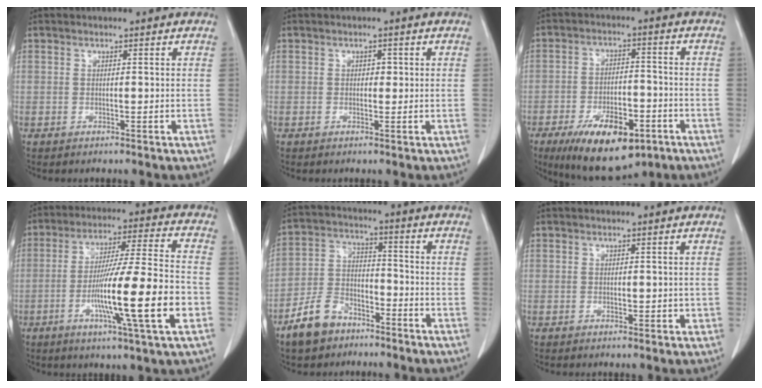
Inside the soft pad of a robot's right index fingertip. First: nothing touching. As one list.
[{"total": 1.1, "force": [0.2, 0.8, 0.8], "torque": [-0.006, 0.003, 0.000]}, {"total": 13.8, "force": [-7.7, 5.9, 9.9], "torque": [-0.165, -0.008, -0.114]}, {"total": 16.8, "force": [-4.9, 0.0, 16.1], "torque": [-0.279, -0.012, -0.085]}, {"total": 8.9, "force": [-6.3, 5.0, 3.8], "torque": [-0.092, 0.005, -0.120]}, {"total": 1.3, "force": [0.0, 0.9, 0.8], "torque": [-0.008, 0.001, 0.001]}]